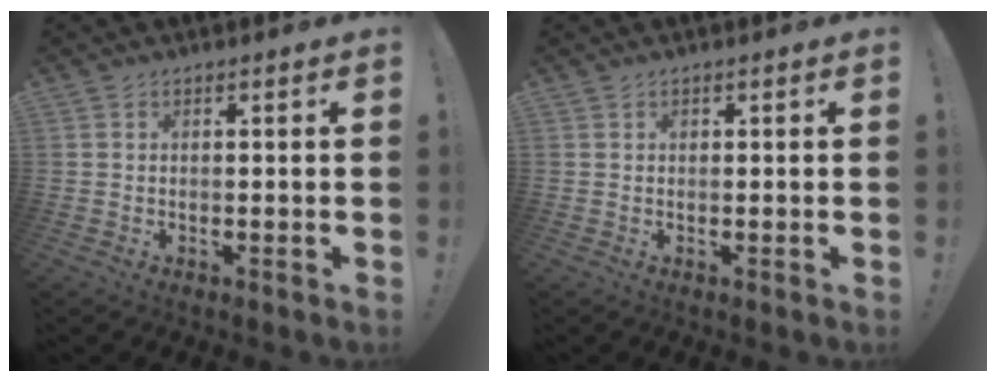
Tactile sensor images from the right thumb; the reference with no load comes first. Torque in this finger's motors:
{"motor_torque": [-0.10, 0.04, 0.22, -0.18, -0.11]}